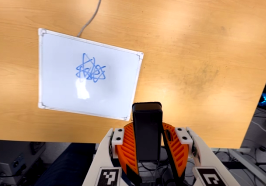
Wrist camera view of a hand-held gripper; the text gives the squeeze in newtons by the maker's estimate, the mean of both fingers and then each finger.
{"total": 5.9, "left": 5.6, "right": 6.2}